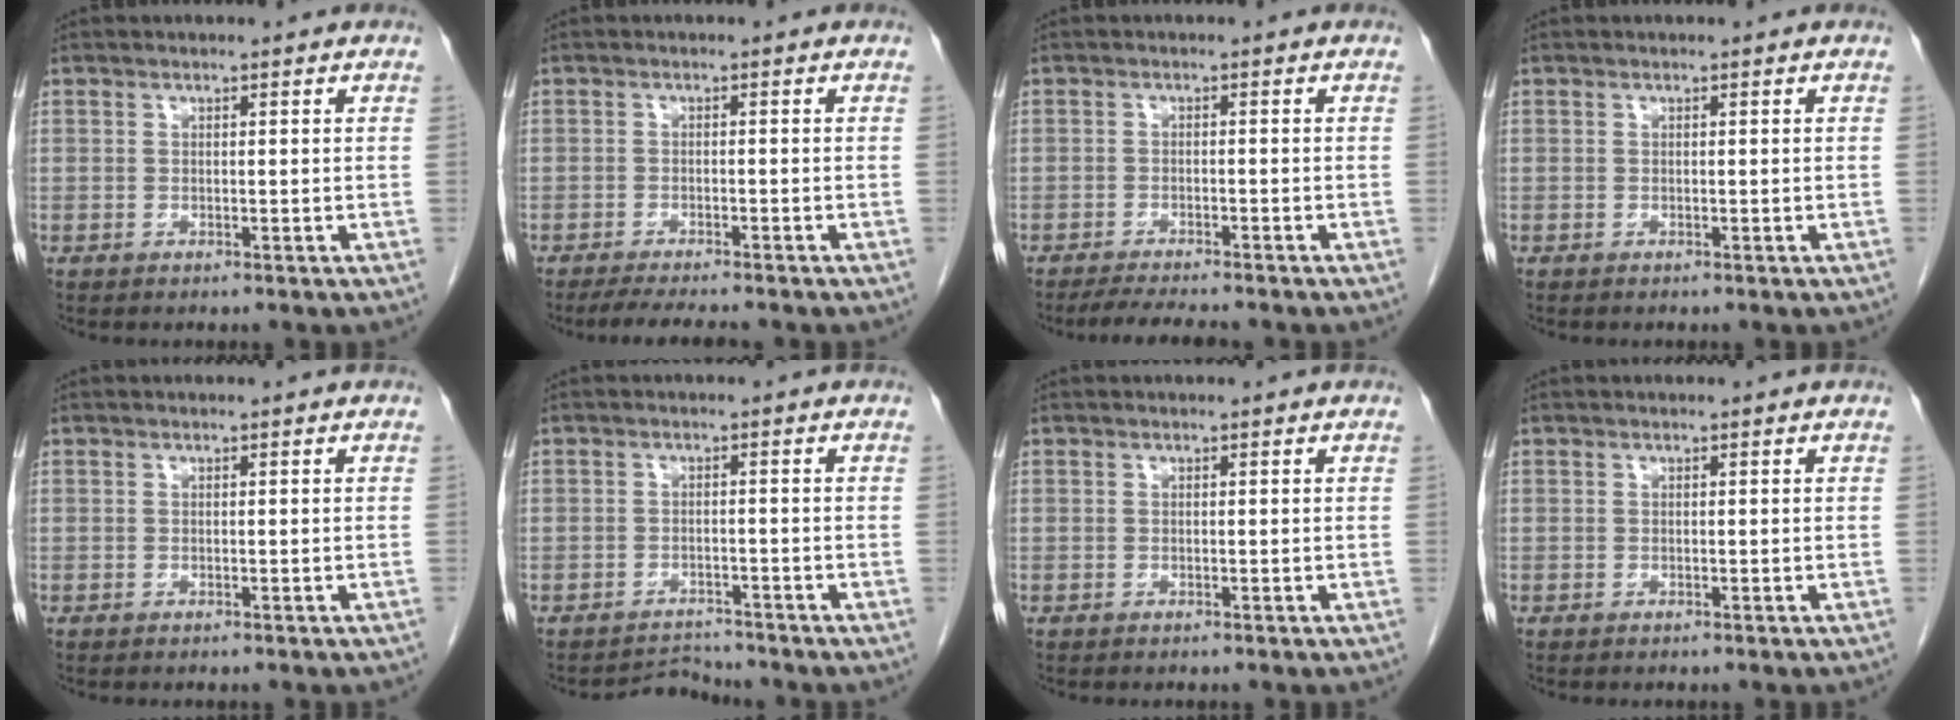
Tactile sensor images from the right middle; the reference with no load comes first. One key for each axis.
{"total": 5.6, "fx": -4.9, "fy": 0.4, "fz": 2.8, "tx": -0.045, "ty": -0.016, "tz": -0.076}
{"total": 5.6, "fx": -5.0, "fy": 0.3, "fz": 2.5, "tx": -0.043, "ty": -0.017, "tz": -0.079}
{"total": 0.0}
{"total": 0.7, "fx": -0.6, "fy": 0.1, "fz": 0.4, "tx": -0.007, "ty": -0.002, "tz": -0.006}
{"total": 2.7, "fx": -2.4, "fy": 0.1, "fz": -1.3, "tx": 0.021, "ty": -0.004, "tz": -0.036}
{"total": 0.0}
{"total": 0.0}